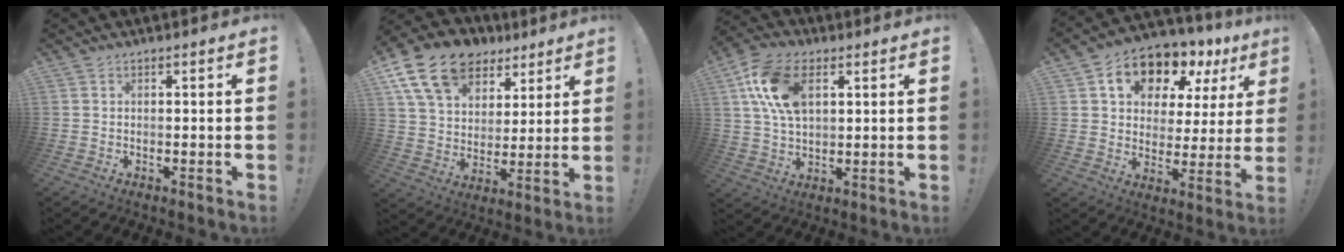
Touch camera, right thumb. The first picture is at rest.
{"total": 17.9, "force": [10.3, 11.6, 9.0], "torque": [-0.156, -0.051, 0.194]}
{"total": 15.3, "force": [5.5, 9.2, 10.9], "torque": [-0.216, -0.003, 0.100]}
{"total": 14.0, "force": [9.4, 7.7, 6.8], "torque": [-0.108, -0.068, 0.165]}